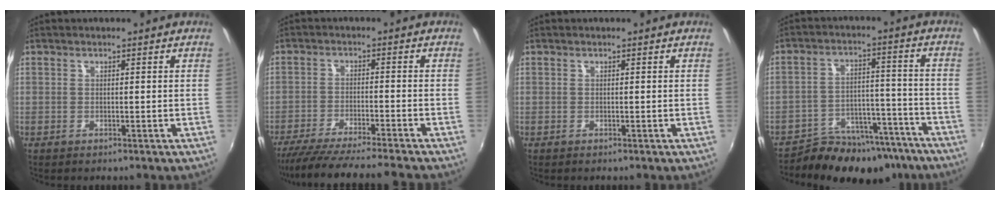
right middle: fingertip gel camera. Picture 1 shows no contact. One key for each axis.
{"total": 14.6, "fx": -13.1, "fy": -0.9, "fz": 6.3, "tx": -0.130, "ty": -0.020, "tz": -0.214}
{"total": 0.0}
{"total": 16.7, "fx": -13.8, "fy": 7.6, "fz": 5.6, "tx": -0.106, "ty": 0.027, "tz": -0.181}